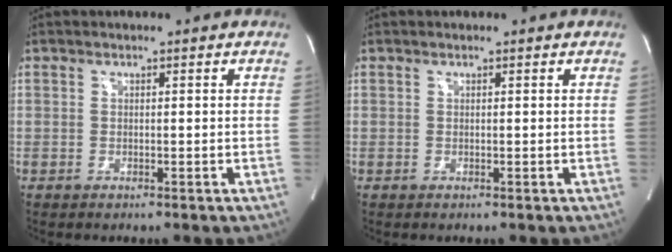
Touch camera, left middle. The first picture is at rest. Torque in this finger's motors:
{"motor_torque": [0.10, -0.09, -0.08, 0.00]}